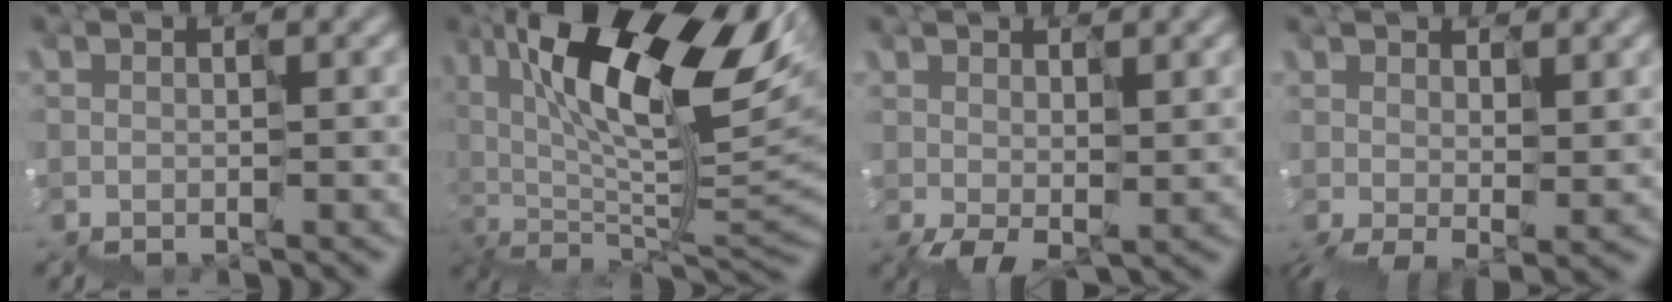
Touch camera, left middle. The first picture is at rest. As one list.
[{"total": 12.5, "force": [4.0, 5.3, 10.6], "torque": [-0.181, 0.019, 0.064]}, {"total": 2.4, "force": [0.2, 1.5, 1.8], "torque": [-0.056, -0.003, 0.015]}, {"total": 5.9, "force": [0.4, 2.9, 5.1], "torque": [-0.100, -0.013, 0.028]}]